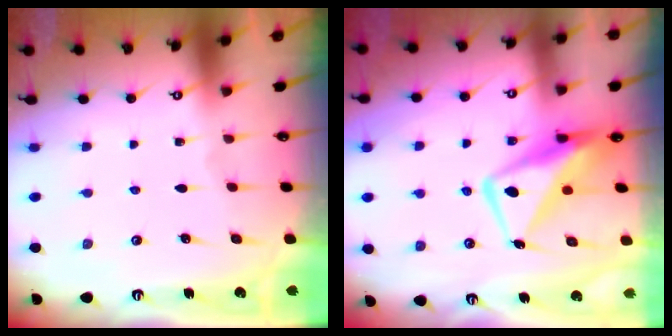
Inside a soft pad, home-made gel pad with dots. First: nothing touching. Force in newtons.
{"total": 11.0, "press": 10.9, "slide": 1.0}